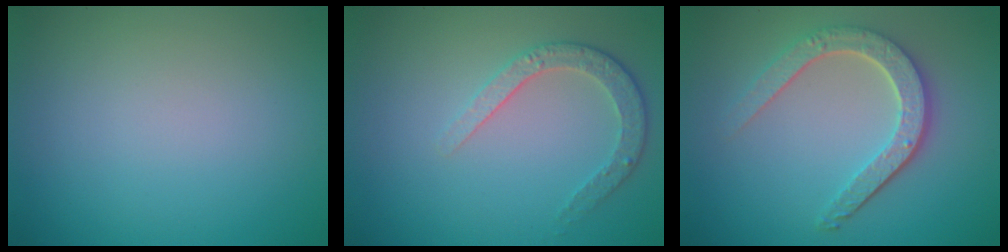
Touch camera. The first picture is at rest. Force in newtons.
{"total": 2.6, "press": 2.5, "slide": 0.8}
{"total": 4.6, "press": 3.7, "slide": 2.8}